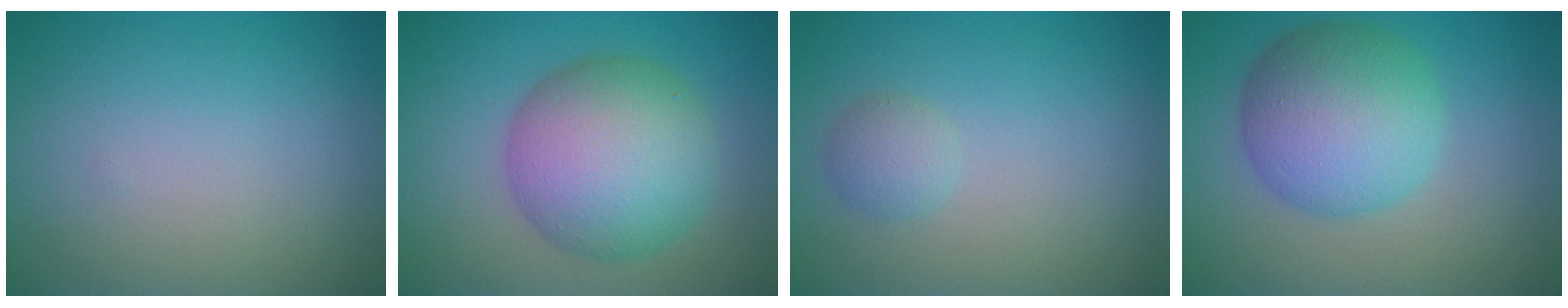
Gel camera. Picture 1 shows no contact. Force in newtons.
{"total": 9.7, "press": 9.7, "slide": 0.1}
{"total": 1.6, "press": 1.6, "slide": 0.1}
{"total": 7.8, "press": 7.8, "slide": 0.2}